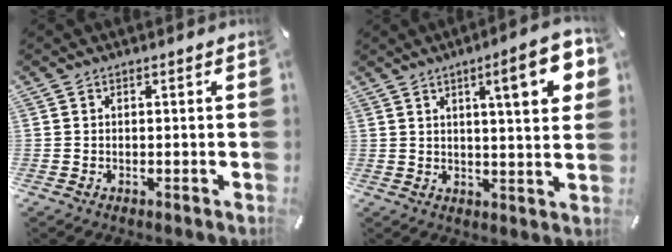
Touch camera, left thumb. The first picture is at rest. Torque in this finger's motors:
{"motor_torque": [1.99, 1.88, 1.37, -1.30, 0.38]}